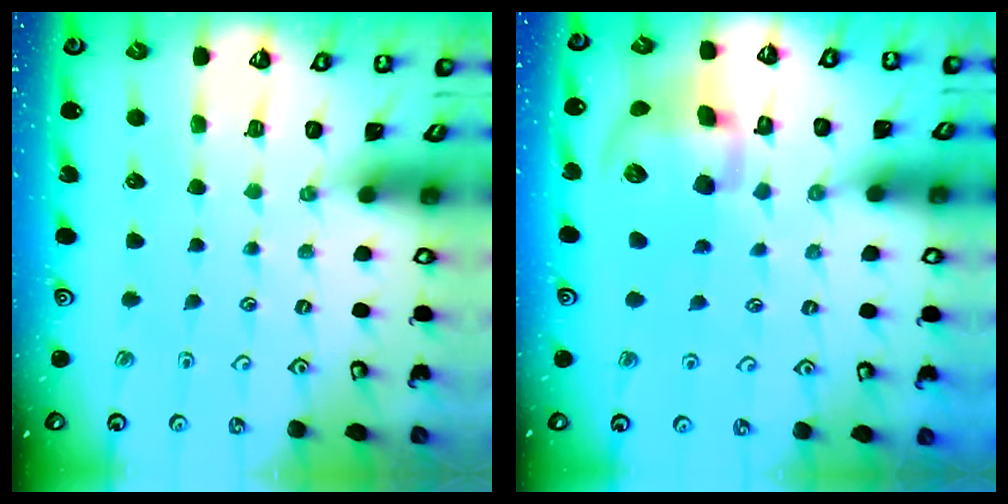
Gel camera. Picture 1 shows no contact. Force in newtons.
{"total": 14.3, "press": 14.1, "slide": 2.5}